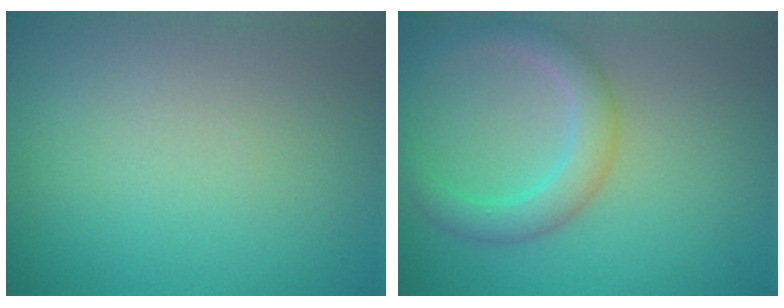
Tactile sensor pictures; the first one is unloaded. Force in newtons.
{"total": 3.5, "press": 3.5, "slide": 0.1}